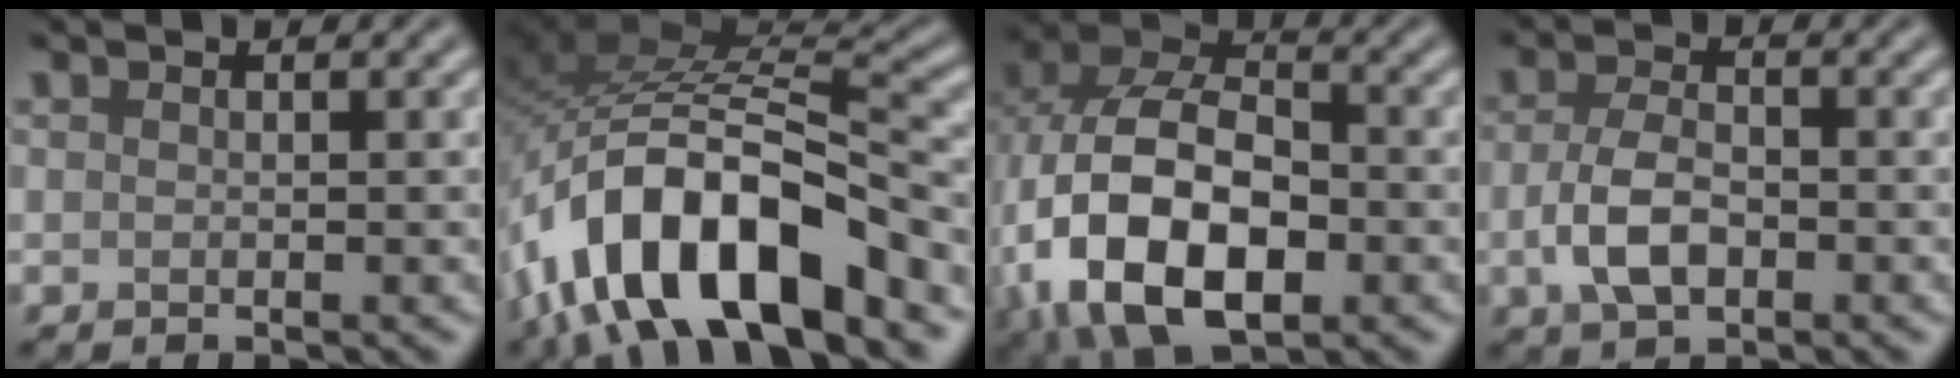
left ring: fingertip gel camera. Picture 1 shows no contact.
{"total": 13.3, "force": [-7.0, 5.7, 9.8], "torque": [-0.171, -0.001, -0.125]}
{"total": 15.5, "force": [-4.0, 9.7, 11.5], "torque": [-0.228, -0.020, -0.070]}
{"total": 4.1, "force": [-1.1, 2.3, 3.2], "torque": [-0.069, -0.002, -0.025]}